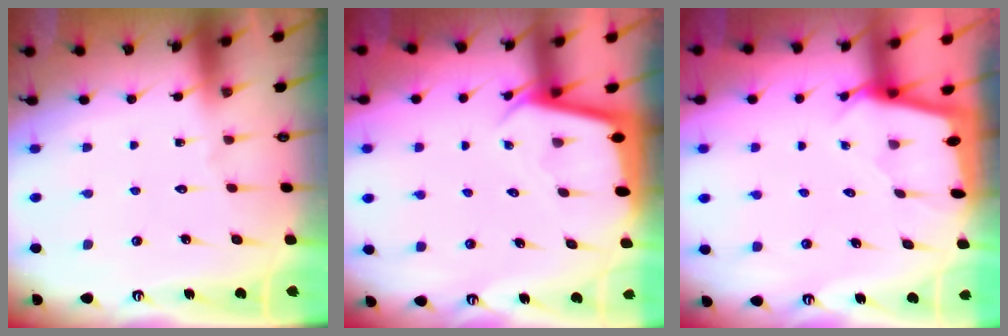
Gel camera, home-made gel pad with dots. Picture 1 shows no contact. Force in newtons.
{"total": 2.3, "press": 2.3, "slide": 0.1}
{"total": 1.8, "press": 1.8, "slide": 0.2}